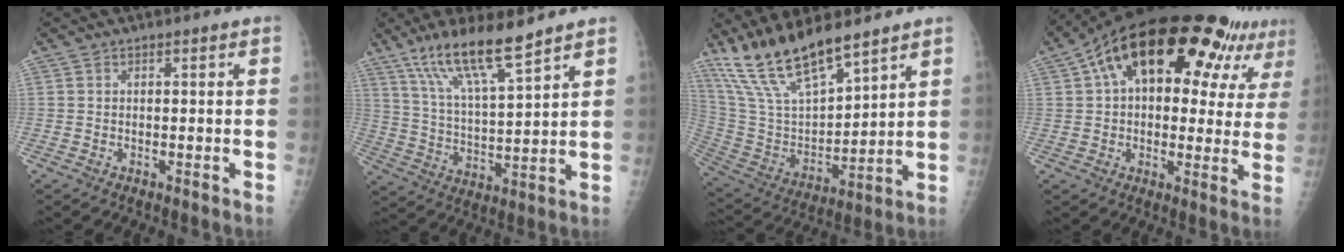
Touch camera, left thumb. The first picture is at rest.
{"total": 12.3, "force": [9.1, 1.5, 8.1], "torque": [-0.149, -0.050, 0.180]}
{"total": 16.8, "force": [13.4, 4.4, 9.1], "torque": [-0.156, -0.064, 0.272]}
{"total": 25.3, "force": [11.8, 11.9, 19.0], "torque": [-0.255, 0.038, 0.170]}